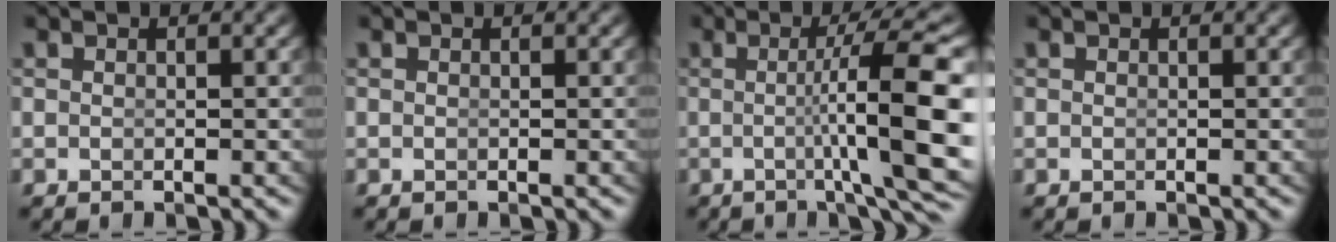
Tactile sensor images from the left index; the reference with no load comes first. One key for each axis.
{"total": 1.1, "fx": -0.1, "fy": -1.0, "fz": -0.5, "tx": 0.013, "ty": -0.014, "tz": 0.011}
{"total": 9.0, "fx": -1.0, "fy": 1.1, "fz": 8.8, "tx": -0.119, "ty": -0.007, "tz": -0.007}
{"total": 0.0}